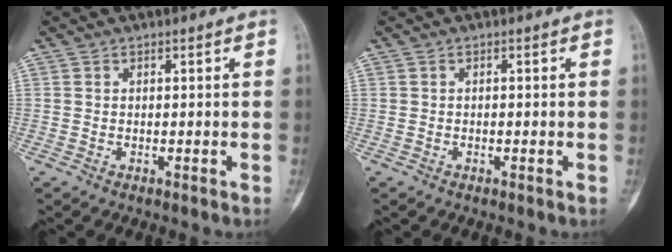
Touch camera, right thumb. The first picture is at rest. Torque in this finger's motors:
{"motor_torque": [0.02, -0.15, -0.05, 0.19, -0.02]}